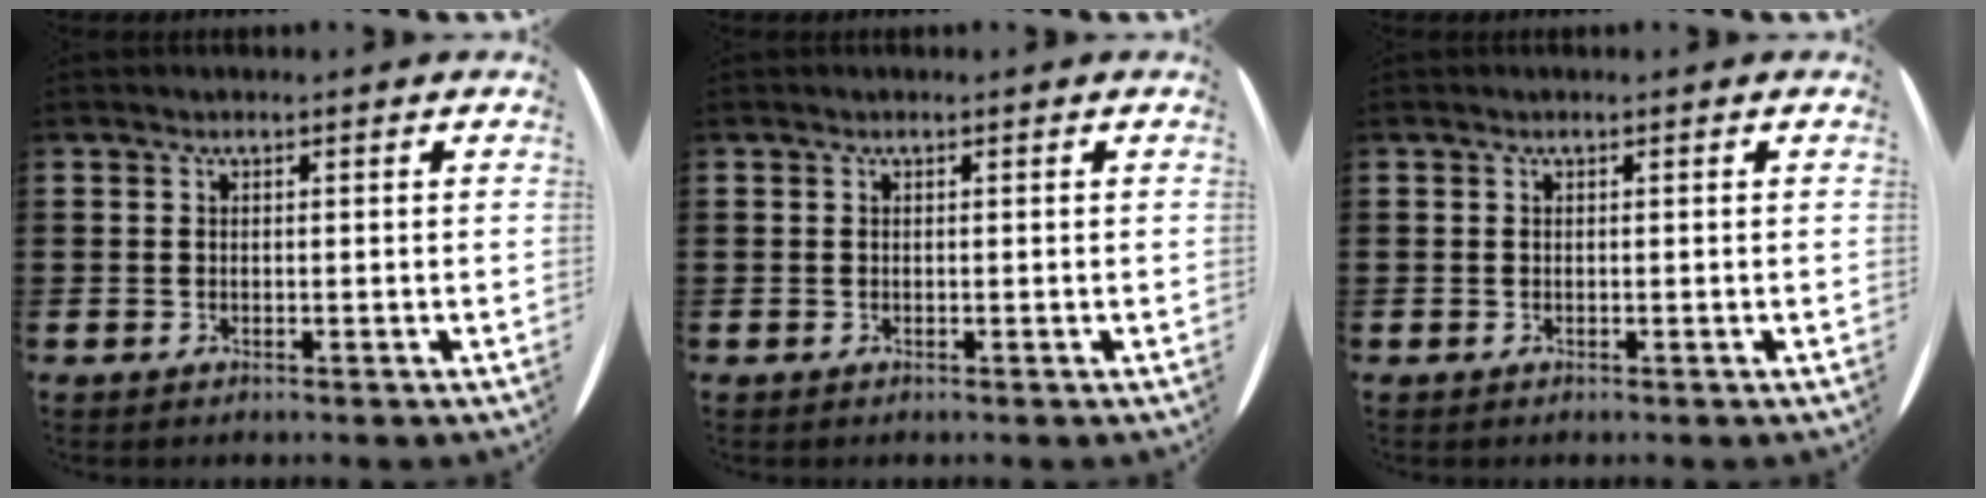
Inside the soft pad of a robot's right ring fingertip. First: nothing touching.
{"total": 0.0}
{"total": 0.0}